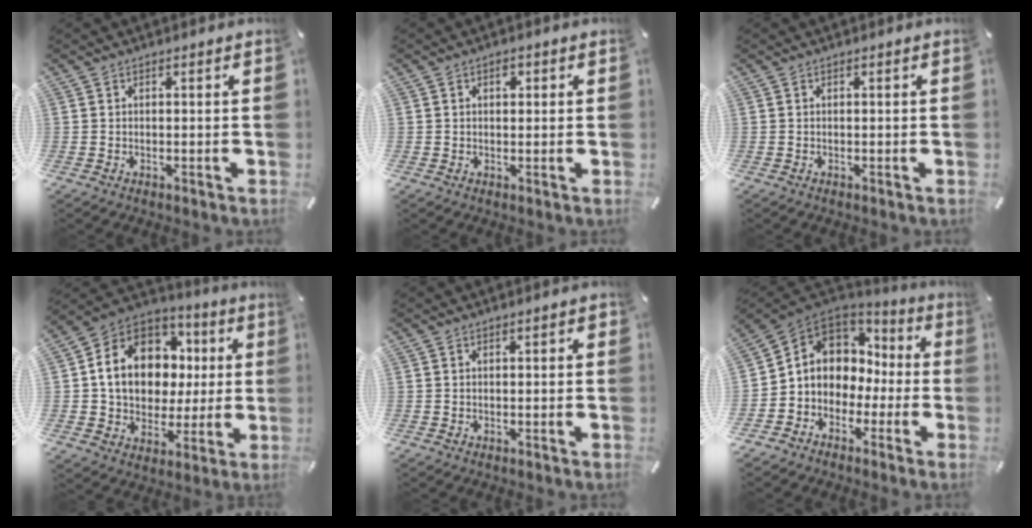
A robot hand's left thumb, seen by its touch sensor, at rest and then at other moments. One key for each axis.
{"total": 2.0, "fx": 0.5, "fy": 1.6, "fz": 1.1, "tx": 0.001, "ty": -0.002, "tz": 0.002}
{"total": 0.0}
{"total": 14.5, "fx": 2.0, "fy": 12.2, "fz": 7.6, "tx": -0.157, "ty": -0.010, "tz": 0.045}
{"total": 0.9, "fx": 0.1, "fy": 0.5, "fz": 0.7, "tx": -0.014, "ty": 0.004, "tz": 0.000}
{"total": 7.9, "fx": -0.1, "fy": 7.7, "fz": 1.7, "tx": -0.060, "ty": -0.006, "tz": 0.007}